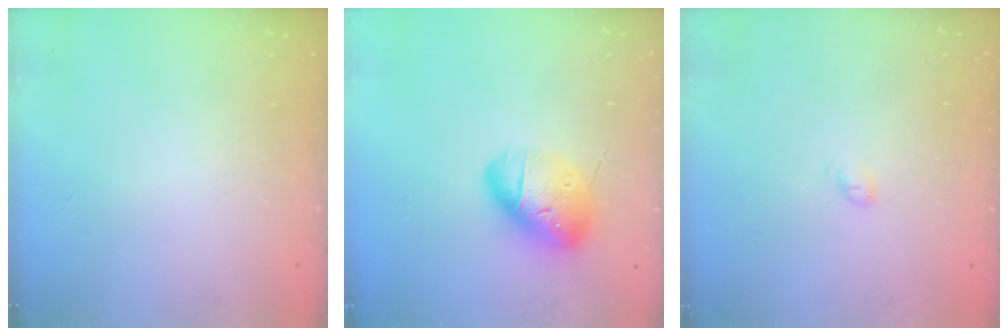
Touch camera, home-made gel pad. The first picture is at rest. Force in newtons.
{"total": 14.1, "press": 13.9, "slide": 2.6}
{"total": 3.9, "press": 3.8, "slide": 0.7}